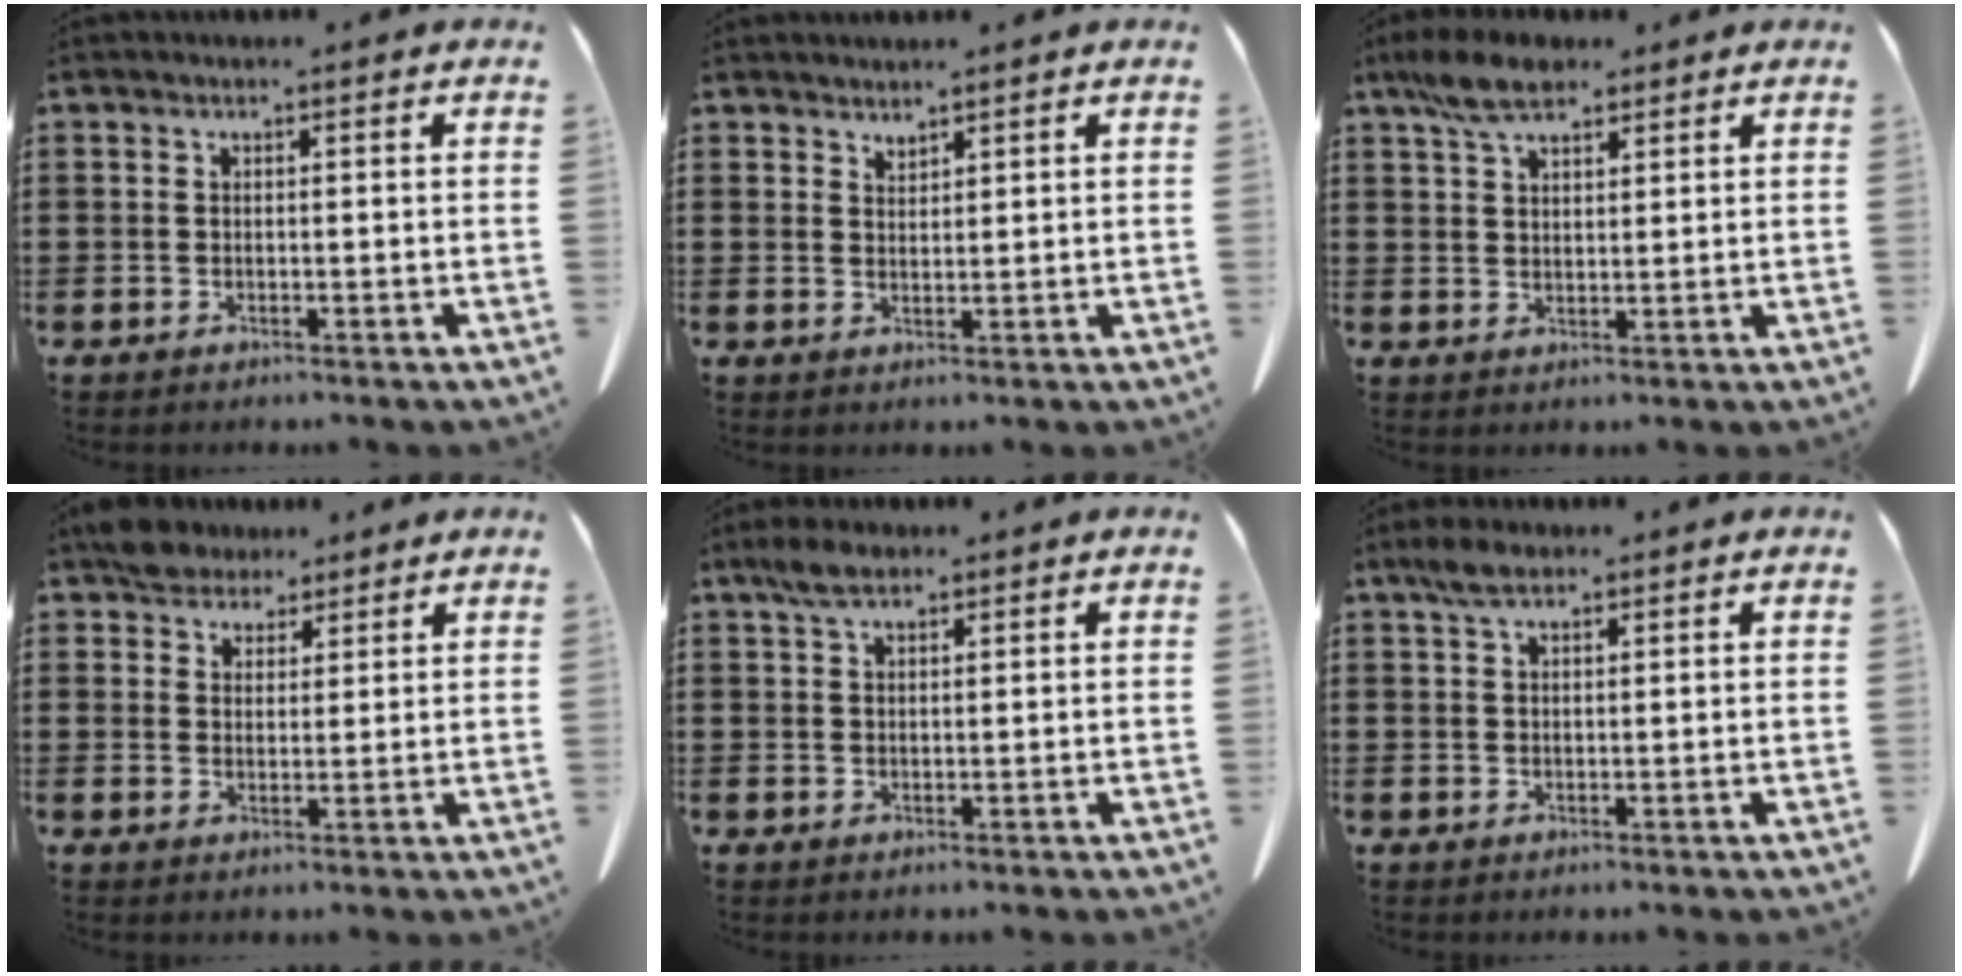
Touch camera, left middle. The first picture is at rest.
{"total": 1.7, "force": [1.7, 0.0, -0.1], "torque": [-0.003, -0.002, 0.034]}
{"total": 5.7, "force": [4.1, 2.4, 3.1], "torque": [-0.073, 0.005, 0.077]}
{"total": 4.5, "force": [3.8, 2.2, 0.7], "torque": [-0.030, 0.004, 0.076]}
{"total": 3.2, "force": [2.2, 1.4, 2.0], "torque": [-0.046, 0.005, 0.041]}
{"total": 3.1, "force": [2.0, 1.2, 2.0], "torque": [-0.045, 0.004, 0.037]}